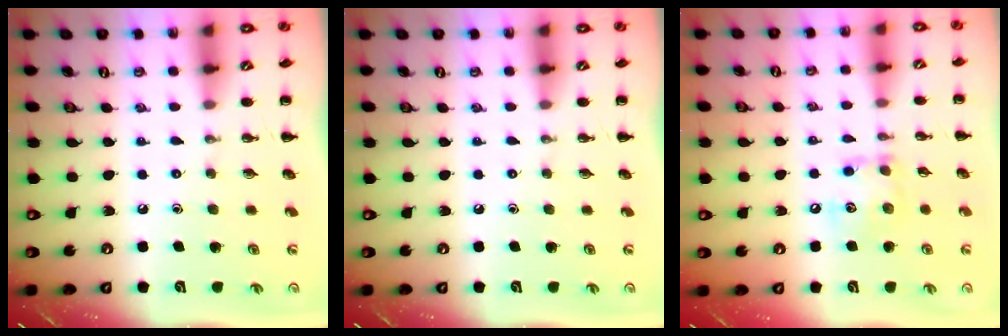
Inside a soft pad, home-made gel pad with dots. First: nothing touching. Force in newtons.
{"total": 0.0}
{"total": 10.1, "press": 10.0, "slide": 1.2}